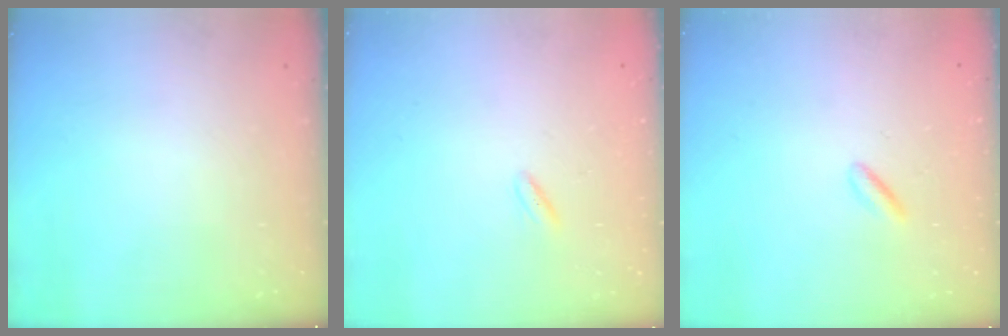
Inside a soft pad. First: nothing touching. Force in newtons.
{"total": 2.2, "press": 2.0, "slide": 1.0}
{"total": 2.3, "press": 2.1, "slide": 1.0}